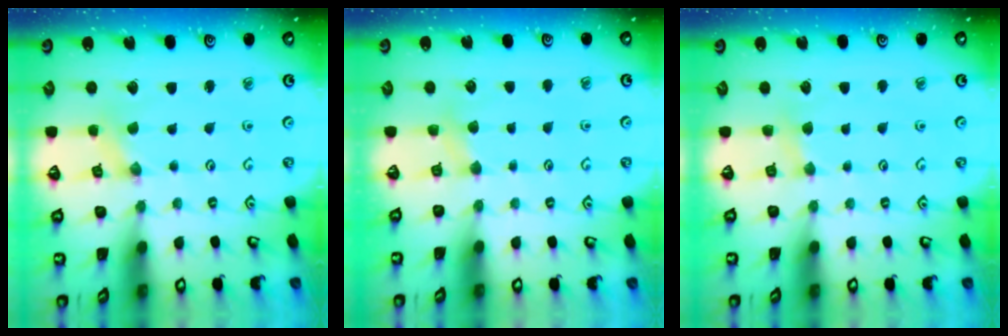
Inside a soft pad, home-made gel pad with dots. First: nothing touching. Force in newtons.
{"total": 3.3, "press": 3.2, "slide": 0.4}
{"total": 3.7, "press": 3.6, "slide": 0.6}